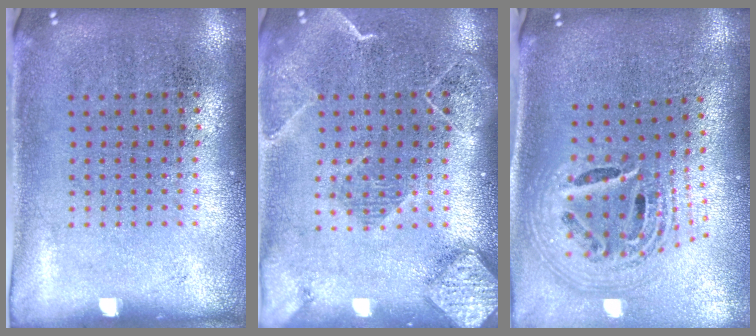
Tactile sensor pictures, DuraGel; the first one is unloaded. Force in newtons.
{"total": 2.2, "press": 2.0, "slide": 1.1}
{"total": 2.7, "press": 1.8, "slide": 1.9}